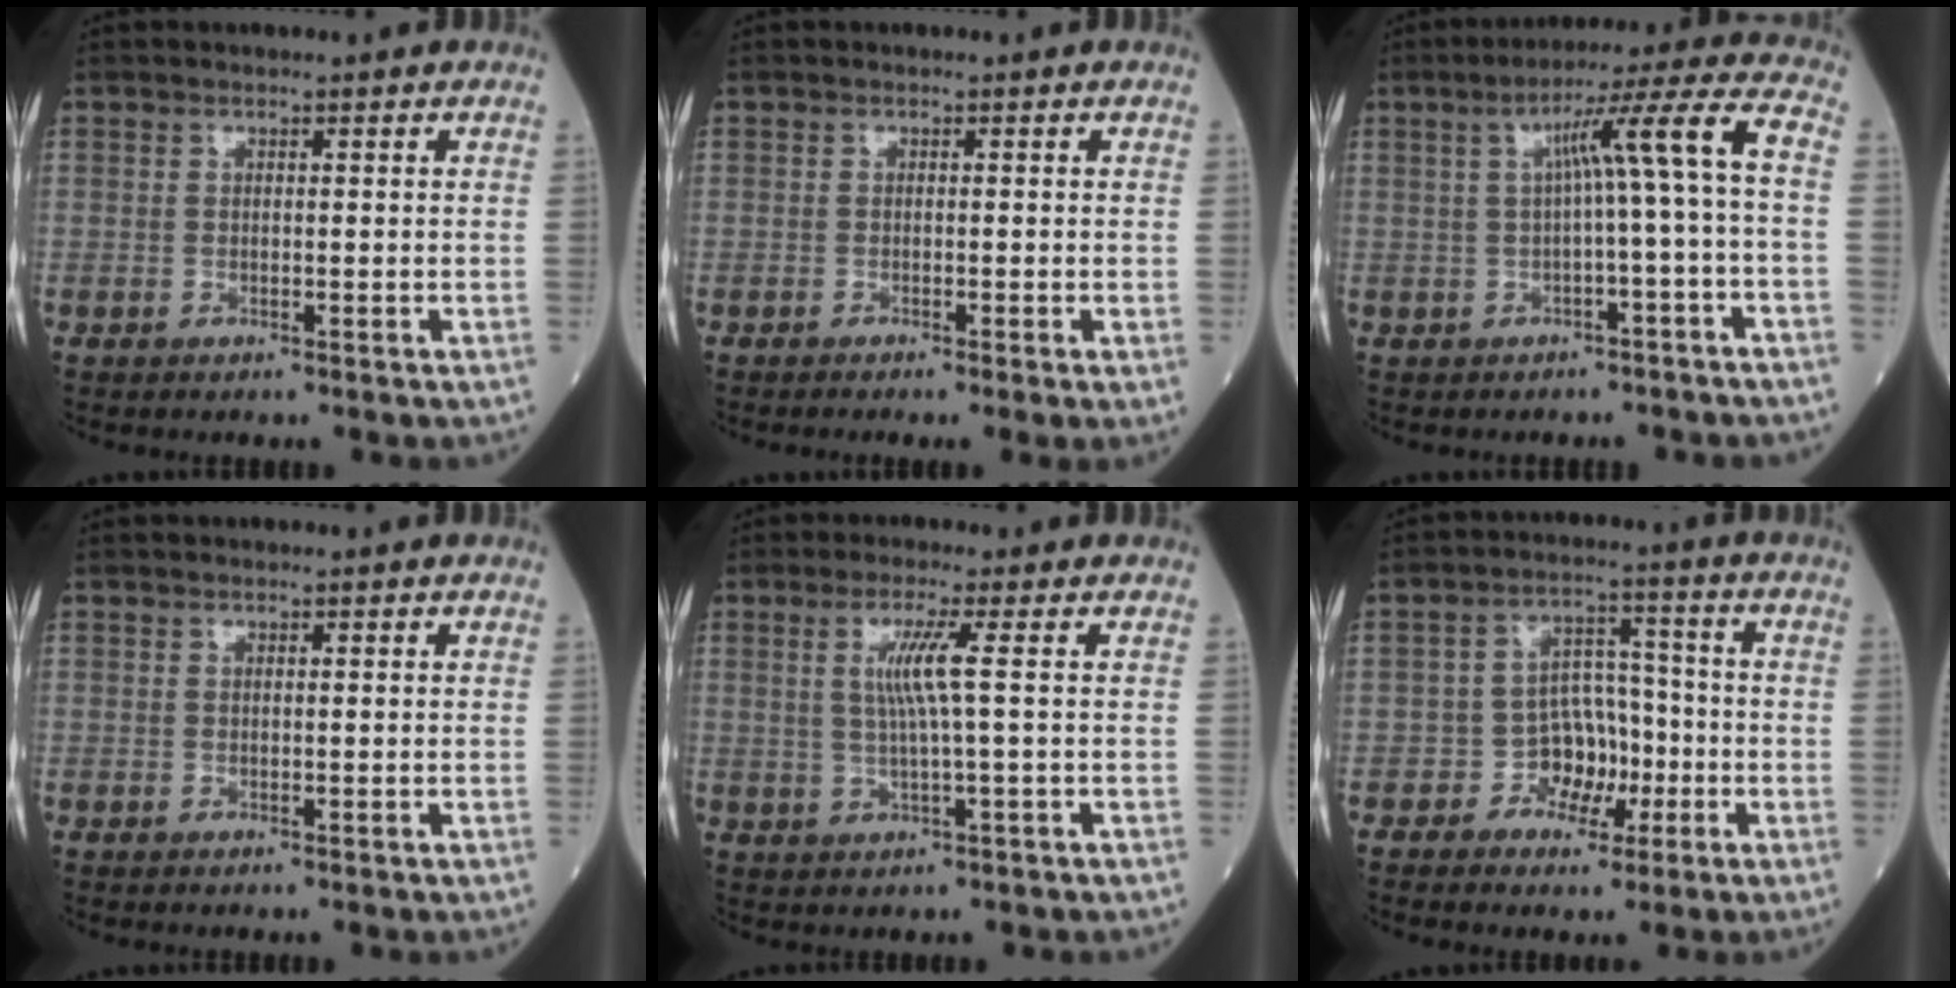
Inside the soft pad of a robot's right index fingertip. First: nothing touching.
{"total": 1.8, "force": [-1.1, -0.2, 1.4], "torque": [-0.016, -0.002, -0.017]}
{"total": 8.6, "force": [-0.3, -1.1, 8.5], "torque": [-0.130, 0.028, 0.000]}
{"total": 0.0}
{"total": 4.7, "force": [1.0, -0.9, 4.5], "torque": [-0.093, -0.001, 0.021]}
{"total": 6.4, "force": [-2.3, 4.9, 3.4], "torque": [-0.050, 0.020, -0.040]}